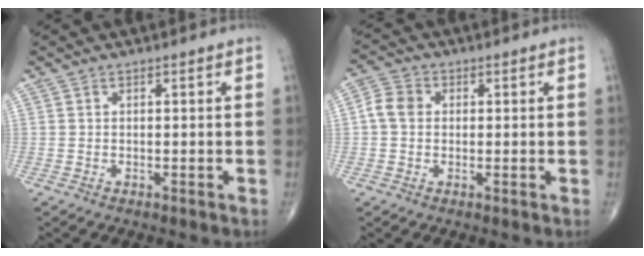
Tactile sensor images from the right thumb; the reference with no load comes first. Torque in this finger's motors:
{"motor_torque": [-0.31, 0.34, 0.13, -0.07, 0.01]}